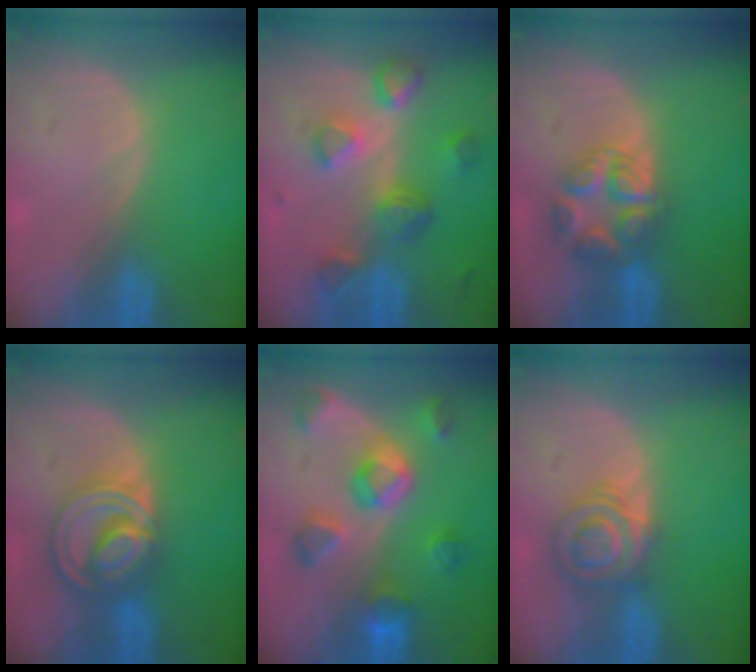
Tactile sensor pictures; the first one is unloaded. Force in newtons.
{"total": 8.1, "press": 7.2, "slide": 3.7}
{"total": 6.5, "press": 6.5, "slide": 0.1}
{"total": 8.7, "press": 7.3, "slide": 4.6}
{"total": 8.4, "press": 8.1, "slide": 2.3}
{"total": 5.8, "press": 5.7, "slide": 1.1}